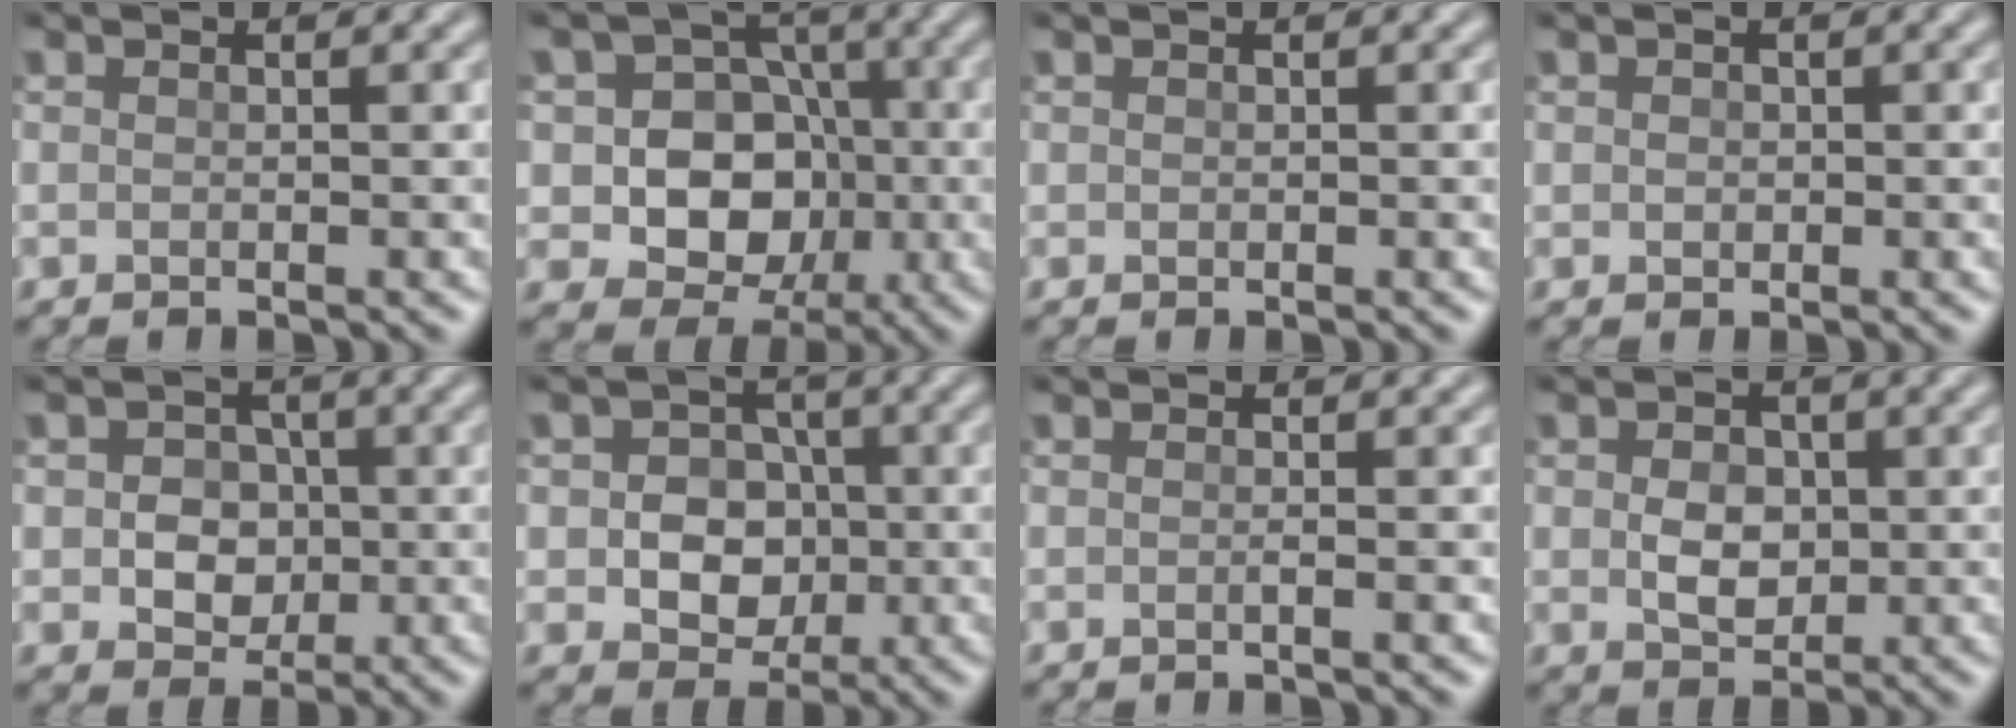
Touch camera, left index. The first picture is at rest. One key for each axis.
{"total": 9.4, "fx": -0.7, "fy": 8.3, "fz": 4.4, "tx": -0.066, "ty": 0.022, "tz": -0.039}
{"total": 0.0}
{"total": 0.7, "fx": 0.2, "fy": 0.7, "fz": 0.2, "tx": 0.000, "ty": -0.002, "tz": 0.001}
{"total": 3.9, "fx": -0.1, "fy": 3.3, "fz": 2.1, "tx": -0.019, "ty": -0.003, "tz": -0.015}
{"total": 5.7, "fx": -0.3, "fy": 4.9, "fz": 2.9, "tx": -0.025, "ty": 0.006, "tz": -0.019}
{"total": 0.7, "fx": -0.1, "fy": 0.1, "fz": 0.7, "tx": -0.010, "ty": -0.002, "tz": -0.005}
{"total": 3.2, "fx": 0.0, "fy": 2.4, "fz": 2.1, "tx": -0.041, "ty": -0.005, "tz": -0.001}